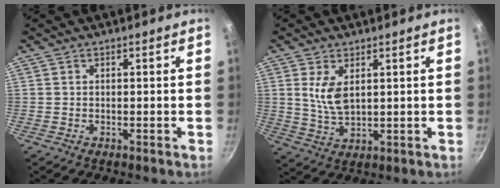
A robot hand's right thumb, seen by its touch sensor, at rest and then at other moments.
{"total": 6.4, "force": [2.0, 3.3, 5.1], "torque": [-0.092, -0.021, 0.045]}